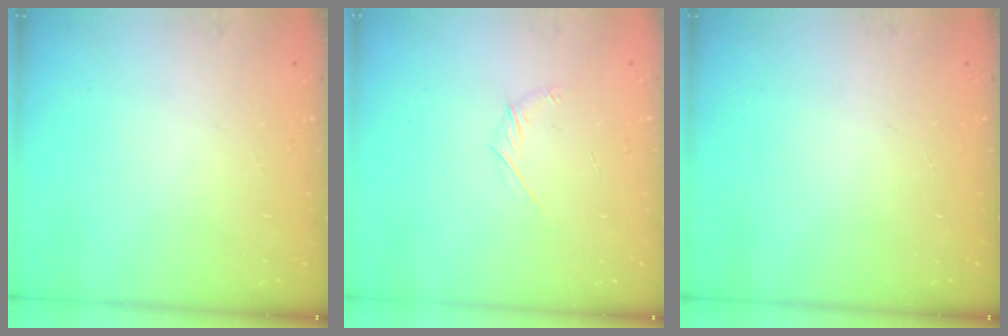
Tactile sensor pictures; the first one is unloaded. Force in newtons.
{"total": 4.3, "press": 4.1, "slide": 1.1}
{"total": 0.0}